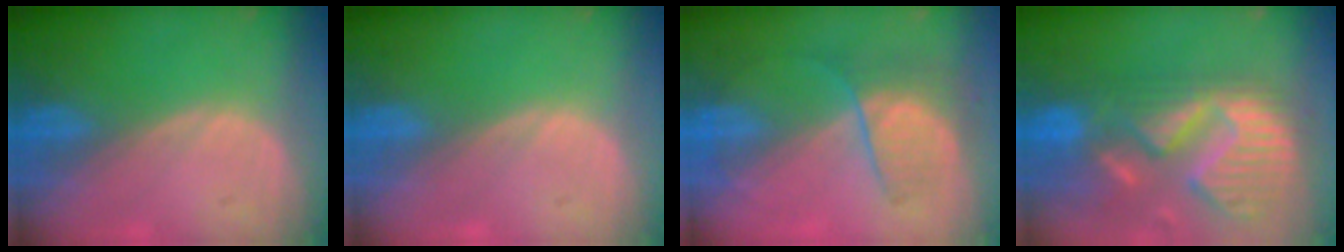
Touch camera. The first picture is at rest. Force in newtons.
{"total": 0.0}
{"total": 6.6, "press": 6.0, "slide": 2.8}
{"total": 14.1, "press": 11.7, "slide": 7.7}